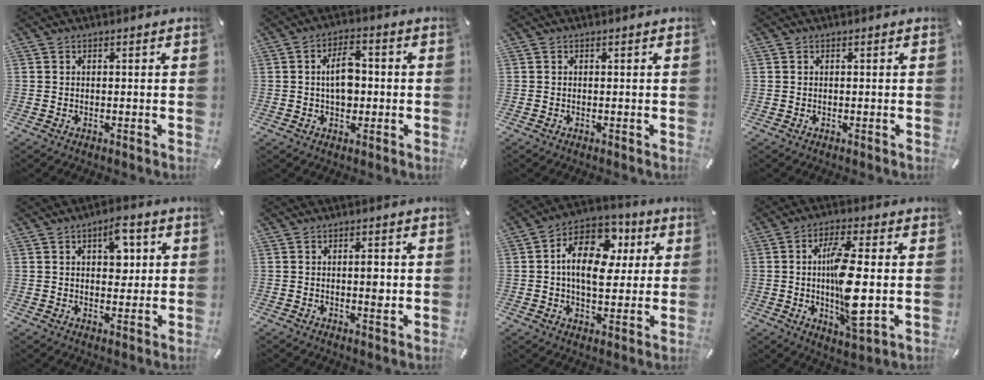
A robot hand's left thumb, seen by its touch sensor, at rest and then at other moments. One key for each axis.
{"total": 7.7, "fx": -0.1, "fy": 4.6, "fz": 6.2, "tx": -0.111, "ty": 0.005, "tz": -0.006}
{"total": 0.0}
{"total": 0.0}
{"total": 7.1, "fx": 2.3, "fy": 4.1, "fz": 5.4, "tx": -0.061, "ty": -0.007, "tz": 0.031}
{"total": 3.6, "fx": 0.1, "fy": 1.5, "fz": 3.2, "tx": -0.046, "ty": -0.004, "tz": -0.002}
{"total": 15.8, "fx": 3.5, "fy": 10.5, "fz": 11.3, "tx": -0.195, "ty": -0.014, "tz": 0.060}
{"total": 13.3, "fx": -0.2, "fy": 3.9, "fz": 12.7, "tx": -0.242, "ty": -0.021, "tz": -0.010}